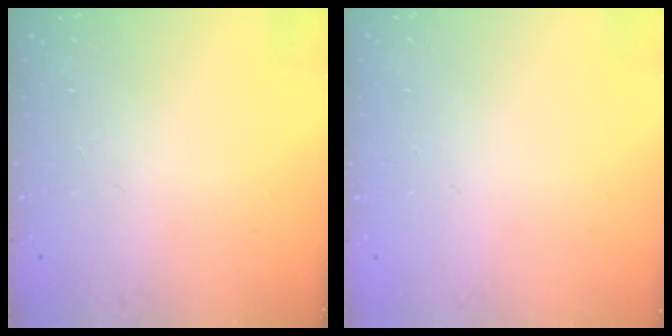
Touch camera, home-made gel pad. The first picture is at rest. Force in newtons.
{"total": 0.0}